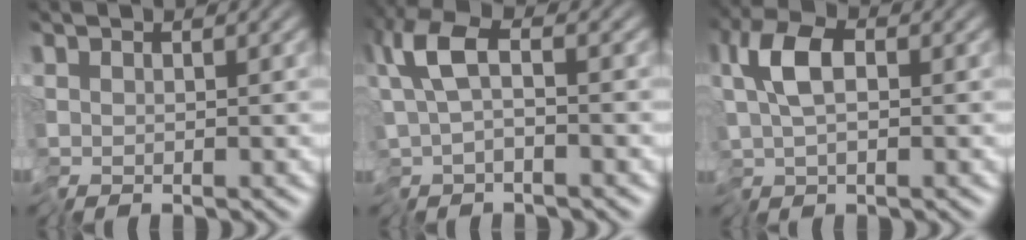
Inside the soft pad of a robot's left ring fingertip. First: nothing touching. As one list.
[{"total": 4.8, "force": [-1.1, 2.1, 4.2], "torque": [-0.096, -0.002, -0.030]}, {"total": 3.7, "force": [-0.8, 1.6, 3.2], "torque": [-0.053, 0.007, -0.024]}]